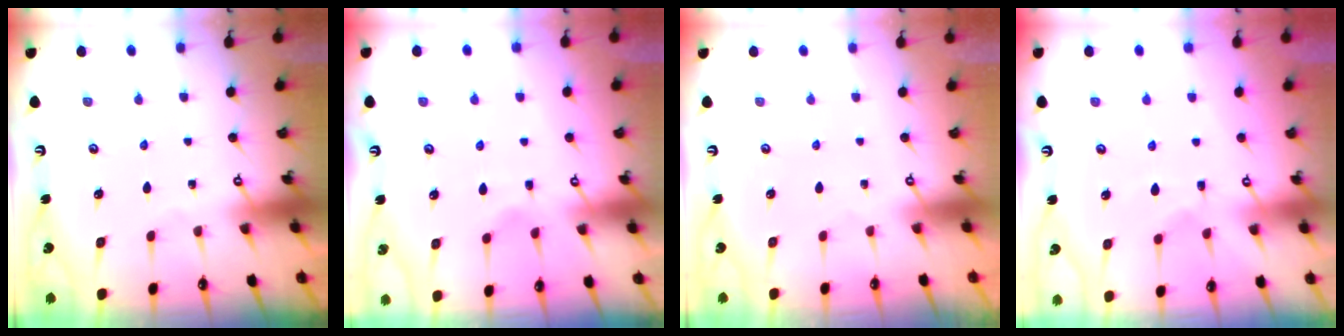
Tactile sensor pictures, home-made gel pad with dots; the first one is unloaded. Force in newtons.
{"total": 1.8, "press": 1.3, "slide": 1.2}
{"total": 1.5, "press": 1.4, "slide": 0.6}
{"total": 1.4, "press": 0.6, "slide": 1.3}